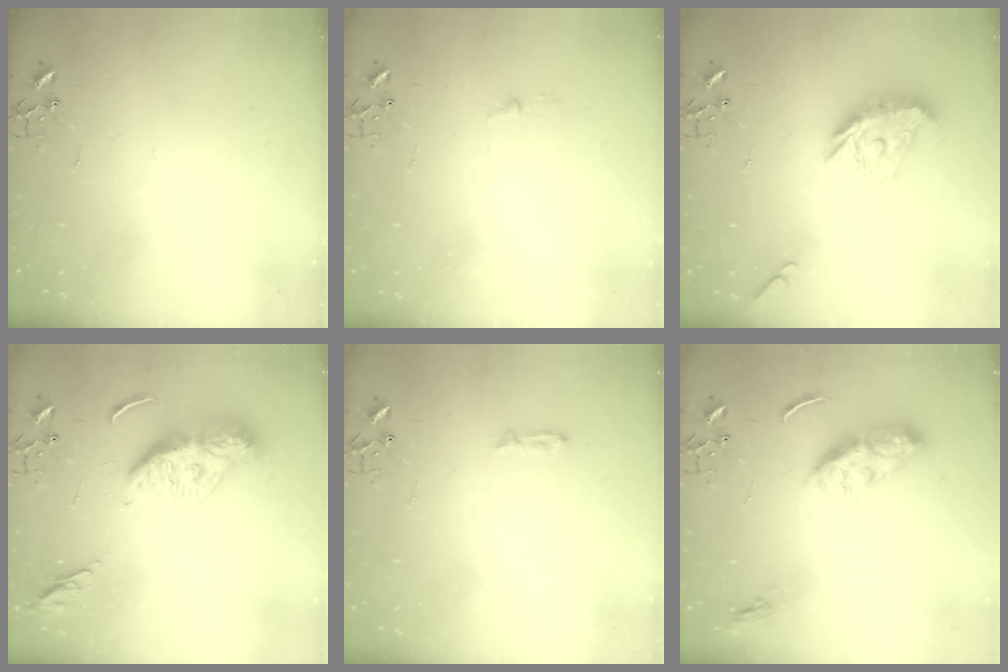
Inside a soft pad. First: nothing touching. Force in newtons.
{"total": 3.3, "press": 3.3, "slide": 0.4}
{"total": 15.1, "press": 15.1, "slide": 0.6}
{"total": 13.6, "press": 13.6, "slide": 1.3}
{"total": 3.4, "press": 3.4, "slide": 0.4}
{"total": 10.8, "press": 10.8, "slide": 0.2}